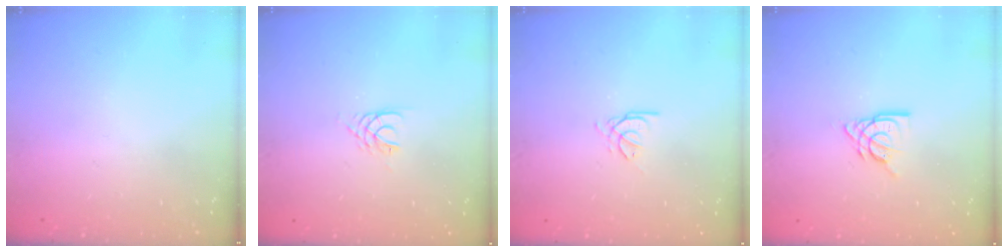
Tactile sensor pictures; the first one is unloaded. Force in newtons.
{"total": 3.0, "press": 2.9, "slide": 0.4}
{"total": 0.7, "press": 0.6, "slide": 0.3}
{"total": 9.2, "press": 9.1, "slide": 0.8}